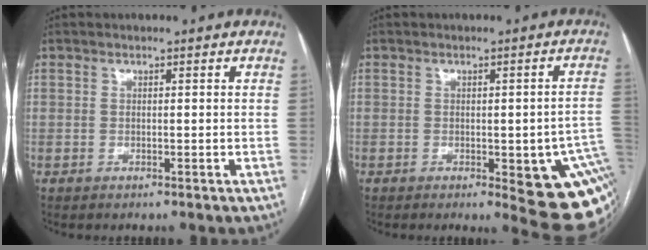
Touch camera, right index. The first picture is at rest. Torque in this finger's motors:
{"motor_torque": [1.48, -0.66, 0.67, 0.10]}